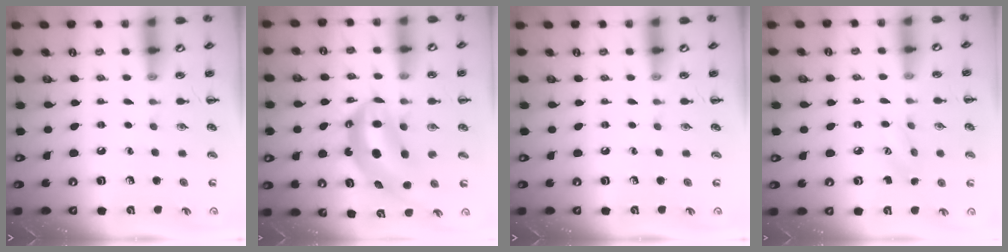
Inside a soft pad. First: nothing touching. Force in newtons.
{"total": 7.1, "press": 7.0, "slide": 1.2}
{"total": 0.0}
{"total": 5.5, "press": 5.3, "slide": 1.5}